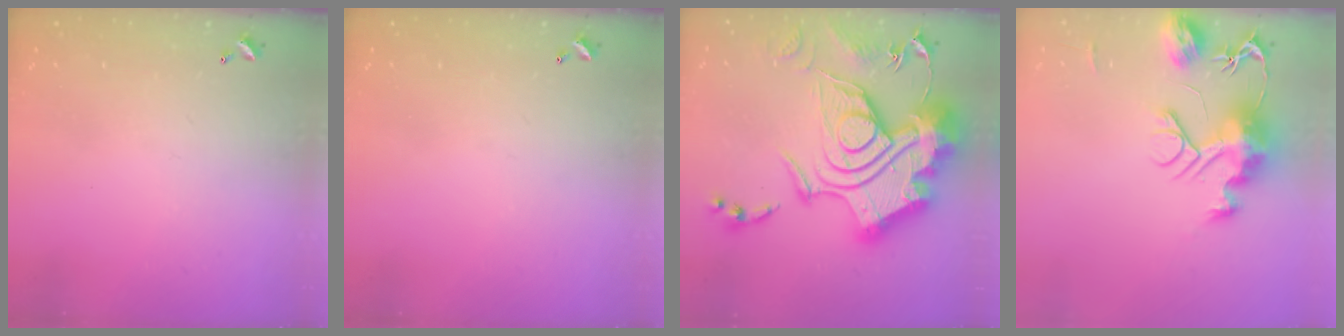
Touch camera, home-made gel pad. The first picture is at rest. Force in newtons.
{"total": 0.0}
{"total": 1.1, "press": 1.1, "slide": 0.0}
{"total": 13.2, "press": 13.2, "slide": 1.1}